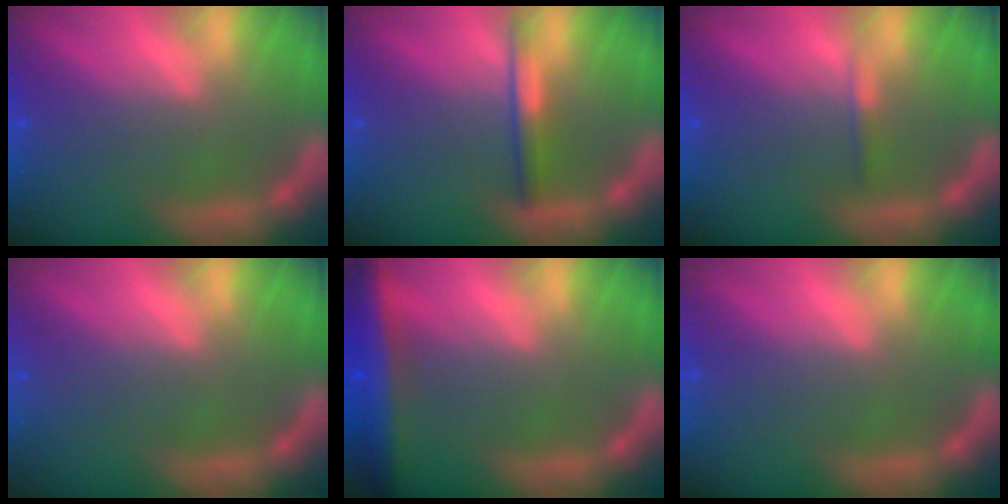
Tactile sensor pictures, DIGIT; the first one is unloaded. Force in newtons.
{"total": 2.5}
{"total": 0.9}
{"total": 0.0}
{"total": 7.0}
{"total": 0.0}